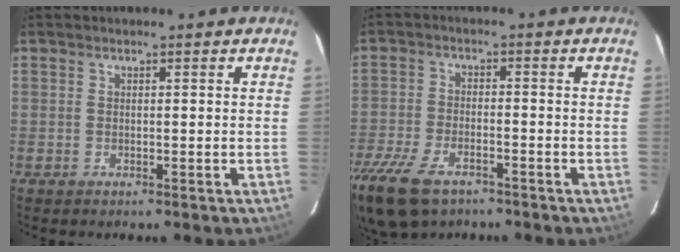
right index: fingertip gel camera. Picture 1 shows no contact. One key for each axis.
{"total": 15.3, "fx": -10.1, "fy": 7.4, "fz": 8.8, "tx": -0.224, "ty": -0.039, "tz": -0.181}